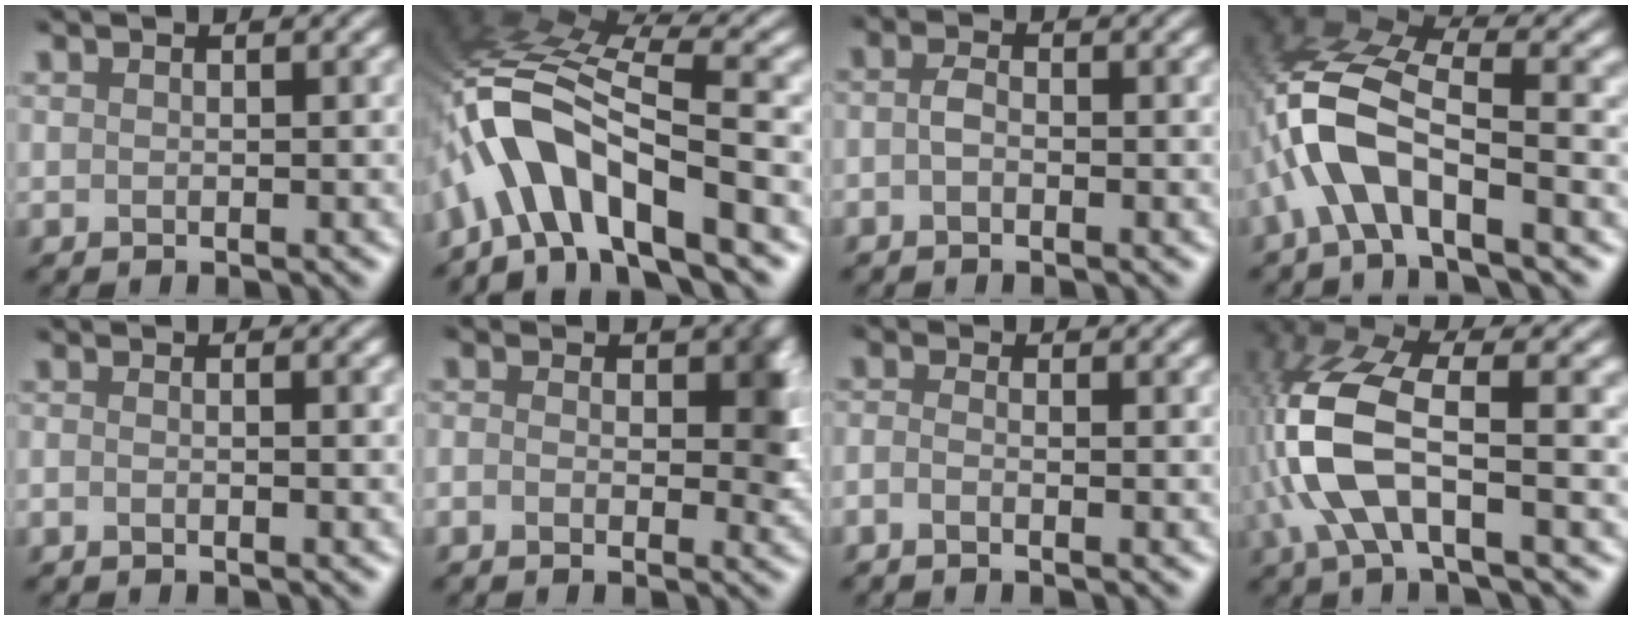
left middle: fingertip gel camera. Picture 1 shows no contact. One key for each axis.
{"total": 9.4, "fx": -5.4, "fy": 2.9, "fz": 7.1, "tx": -0.131, "ty": 0.016, "tz": -0.096}
{"total": 0.7, "fx": -0.6, "fy": 0.1, "fz": 0.3, "tx": -0.020, "ty": 0.000, "tz": -0.013}
{"total": 6.8, "fx": -2.8, "fy": 2.6, "fz": 5.6, "tx": -0.137, "ty": 0.014, "tz": -0.058}
{"total": 1.0, "fx": -1.0, "fy": 0.0, "fz": 0.3, "tx": -0.010, "ty": -0.001, "tz": -0.018}
{"total": 2.9, "fx": -0.7, "fy": 1.5, "fz": 2.4, "tx": -0.041, "ty": -0.001, "tz": -0.014}
{"total": 1.5, "fx": -1.5, "fy": 0.0, "fz": 0.5, "tx": -0.024, "ty": -0.003, "tz": -0.024}
{"total": 8.4, "fx": -1.5, "fy": 3.4, "fz": 7.5, "tx": -0.196, "ty": 0.011, "tz": -0.038}